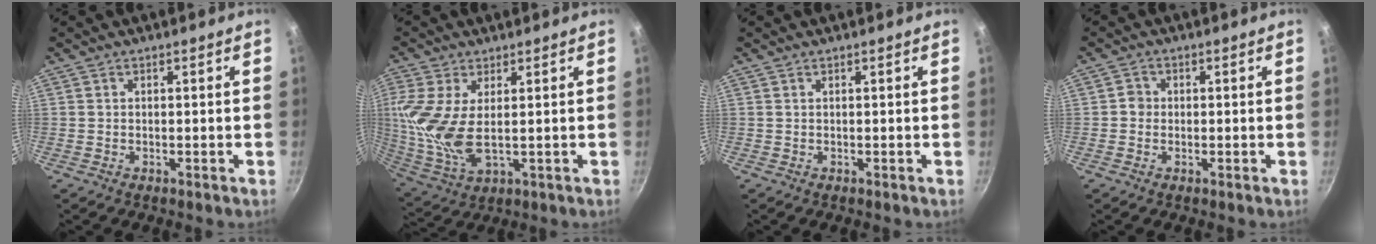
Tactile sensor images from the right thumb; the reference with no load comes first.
{"total": 12.7, "force": [2.1, 6.1, 11.0], "torque": [-0.237, -0.011, 0.048]}
{"total": 0.0}
{"total": 1.9, "force": [-0.2, 1.8, 0.6], "torque": [0.001, 0.008, -0.007]}